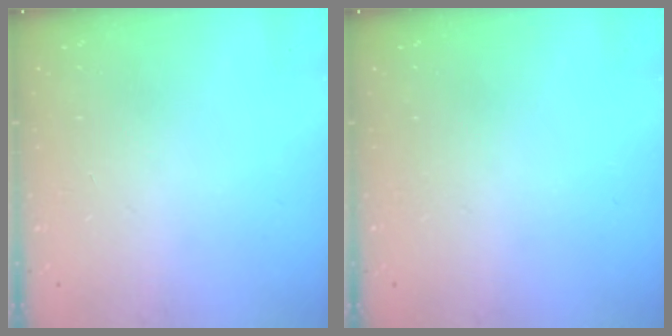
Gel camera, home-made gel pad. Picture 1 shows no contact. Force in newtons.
{"total": 0.0}